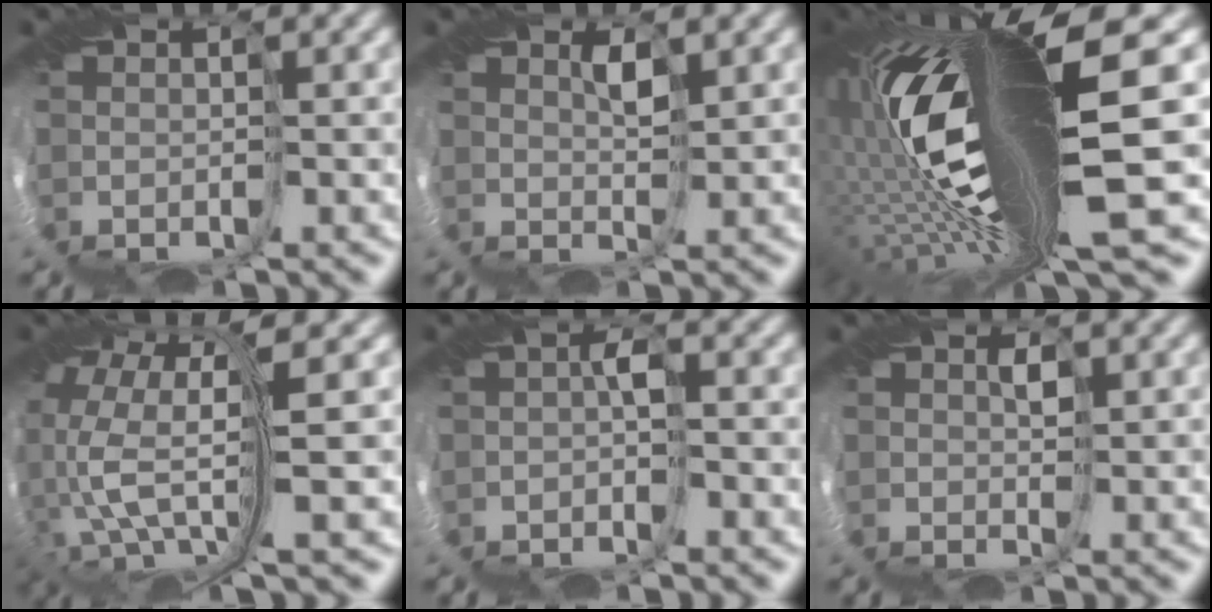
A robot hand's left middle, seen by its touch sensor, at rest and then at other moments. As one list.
[{"total": 1.3, "force": [1.0, -0.6, 0.5], "torque": [-0.017, 0.006, 0.022]}, {"total": 18.5, "force": [-0.7, 3.2, 18.2], "torque": [-0.331, -0.035, 0.007]}, {"total": 7.4, "force": [1.4, 1.3, 7.1], "torque": [-0.157, 0.005, 0.025]}, {"total": 1.0, "force": [-0.5, -0.1, 0.9], "torque": [-0.022, 0.004, -0.012]}, {"total": 0.6, "force": [0.6, 0.1, 0.1], "torque": [-0.004, 0.002, 0.015]}]